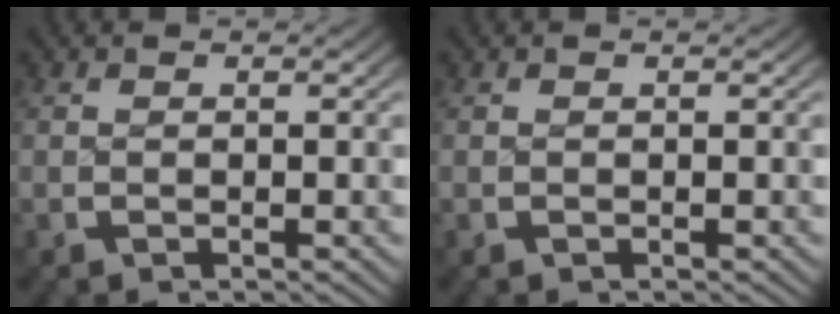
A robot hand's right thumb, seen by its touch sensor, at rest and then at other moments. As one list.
[{"total": 0.0}]